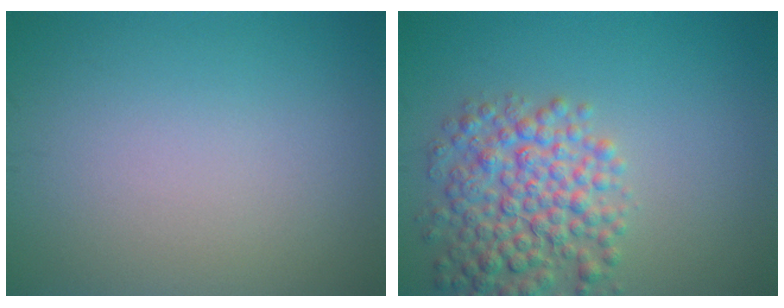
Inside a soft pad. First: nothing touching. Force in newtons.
{"total": 6.0, "press": 6.0, "slide": 0.2}